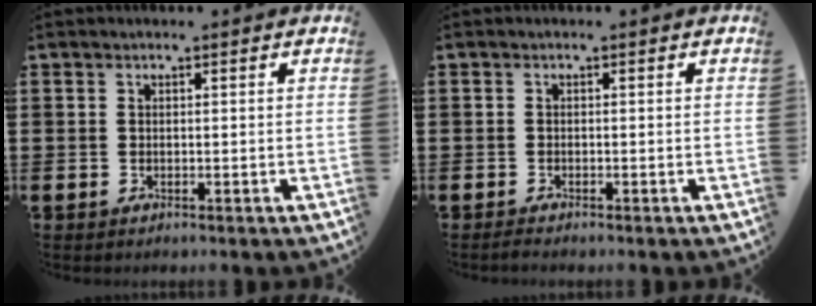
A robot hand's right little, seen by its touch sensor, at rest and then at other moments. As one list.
[{"total": 0.5, "force": [-0.4, 0.0, 0.3], "torque": [-0.006, -0.002, -0.008]}]